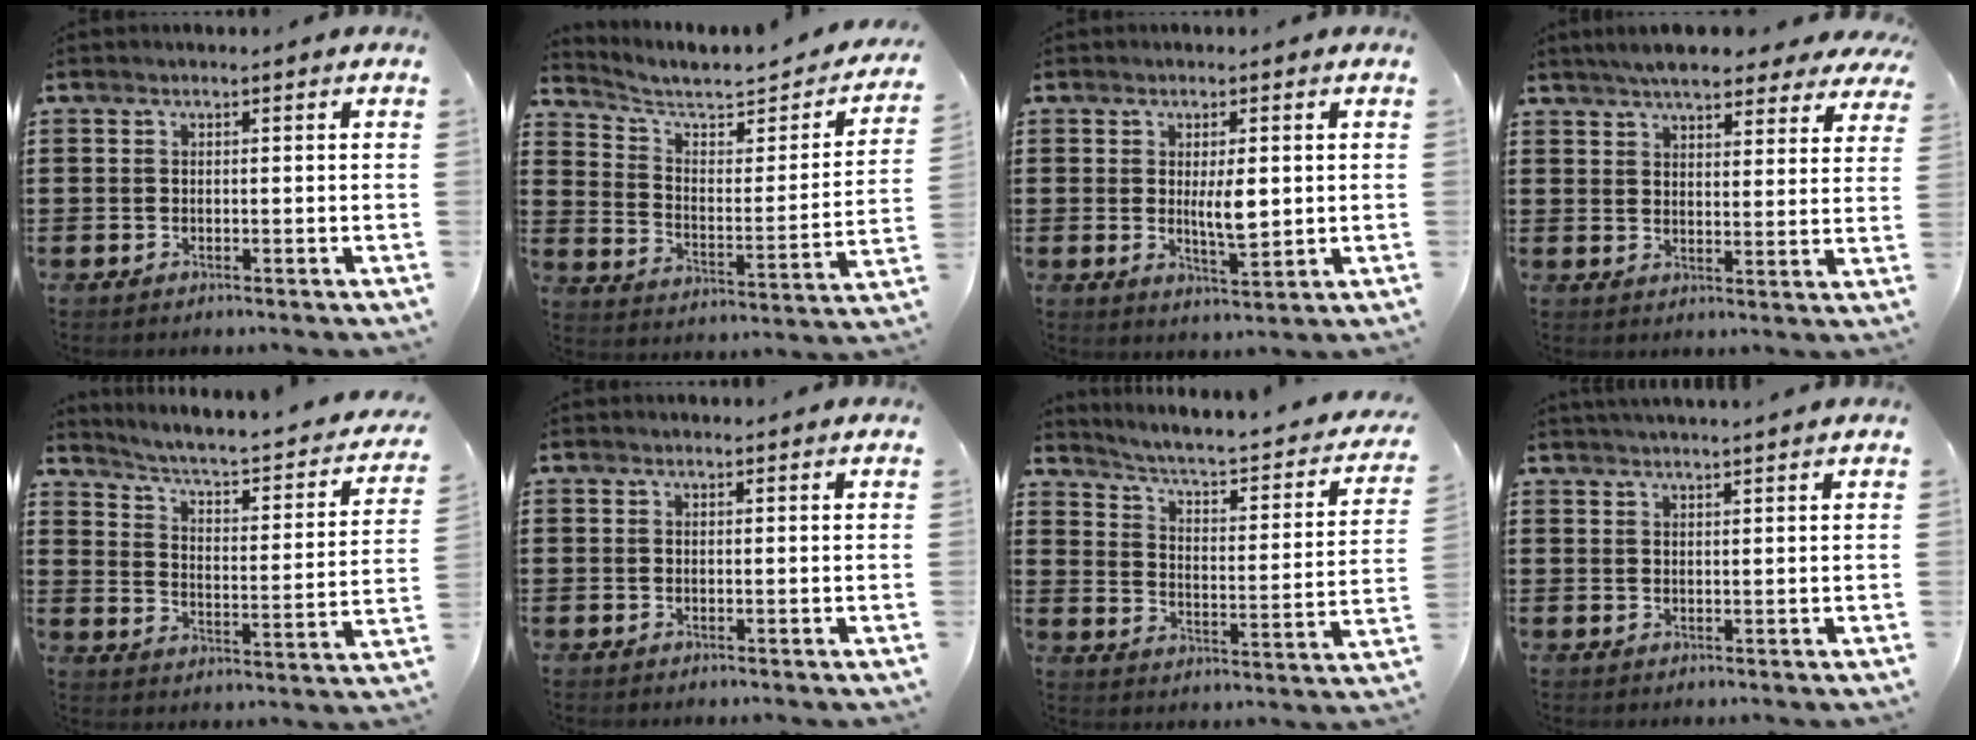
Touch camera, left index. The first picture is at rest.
{"total": 5.2, "force": [4.1, 1.6, 2.6], "torque": [-0.067, -0.033, 0.062]}
{"total": 4.7, "force": [0.7, 1.5, 4.4], "torque": [-0.069, -0.004, 0.008]}
{"total": 5.9, "force": [5.5, 0.8, 2.2], "torque": [-0.056, -0.015, 0.097]}
{"total": 3.2, "force": [2.4, 0.2, 2.1], "torque": [-0.058, -0.032, 0.028]}
{"total": 0.5, "force": [0.5, 0.2, 0.1], "torque": [-0.002, 0.001, 0.010]}
{"total": 3.3, "force": [2.5, 0.2, 2.1], "torque": [-0.058, -0.032, 0.030]}
{"total": 2.0, "force": [1.9, -0.4, 0.3], "torque": [-0.008, -0.003, 0.037]}